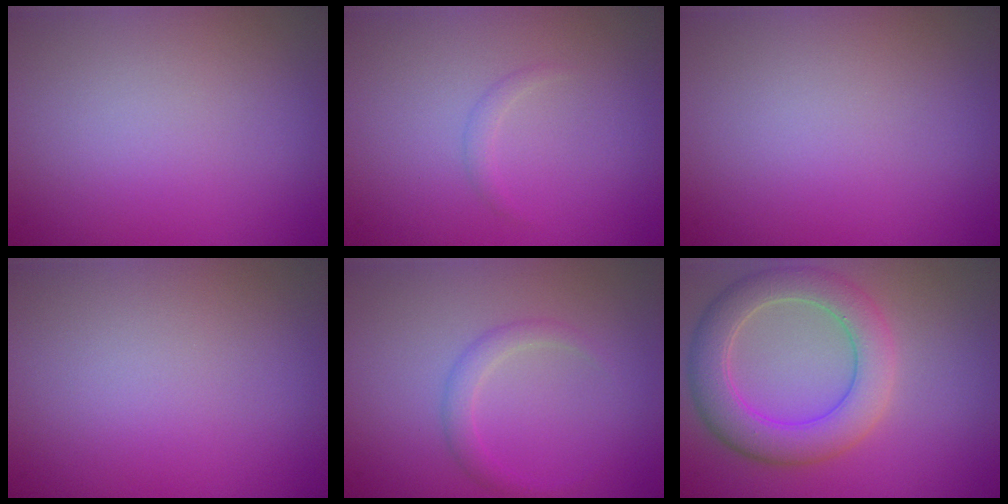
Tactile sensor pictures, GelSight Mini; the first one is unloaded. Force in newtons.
{"total": 0.7, "press": 0.7, "slide": 0.0}
{"total": 0.0}
{"total": 0.0}
{"total": 1.6, "press": 1.5, "slide": 0.2}
{"total": 5.8, "press": 5.8, "slide": 0.5}